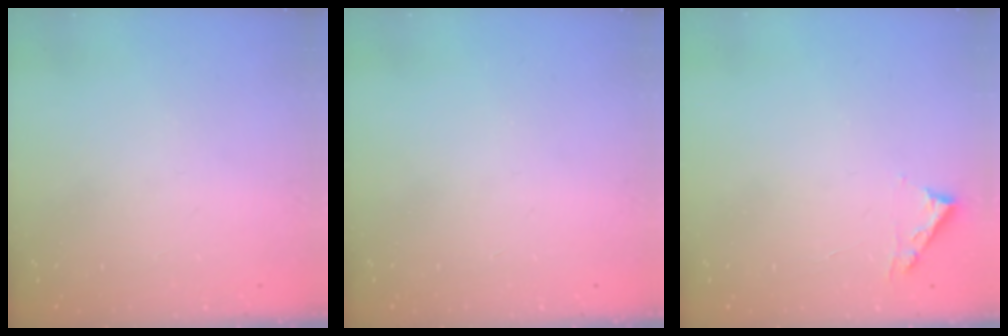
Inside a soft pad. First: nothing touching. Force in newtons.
{"total": 0.0}
{"total": 4.5, "press": 4.4, "slide": 0.5}